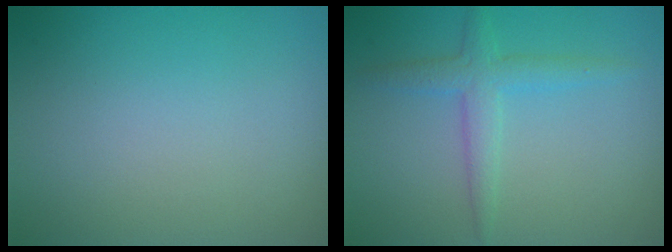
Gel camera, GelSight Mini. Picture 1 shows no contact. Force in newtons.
{"total": 2.5, "press": 2.5, "slide": 0.1}